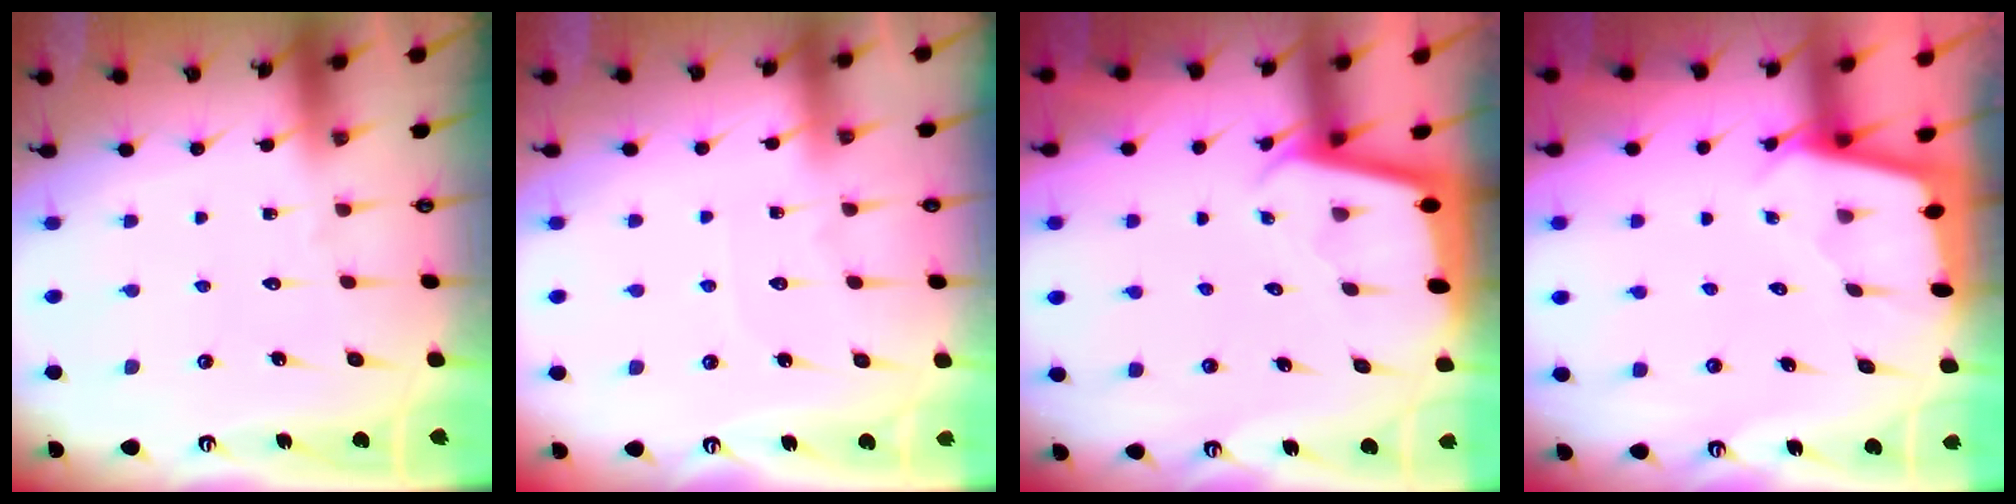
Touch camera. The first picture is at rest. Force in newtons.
{"total": 3.4, "press": 3.4, "slide": 0.4}
{"total": 1.8, "press": 1.8, "slide": 0.0}
{"total": 1.9, "press": 1.9, "slide": 0.2}